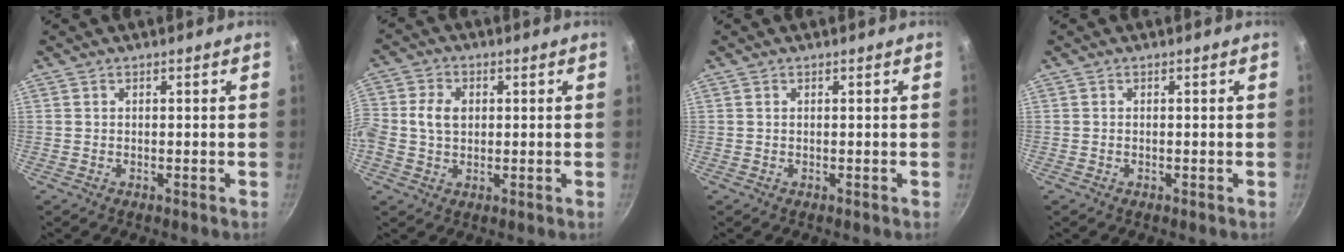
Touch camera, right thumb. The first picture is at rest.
{"total": 6.1, "force": [0.5, 4.7, 4.0], "torque": [-0.065, 0.010, 0.001]}
{"total": 0.0}
{"total": 0.0}